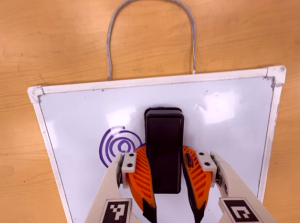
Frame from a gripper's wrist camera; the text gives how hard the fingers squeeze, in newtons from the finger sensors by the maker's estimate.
{"total": 11.7, "left": 11.2, "right": 12.1}